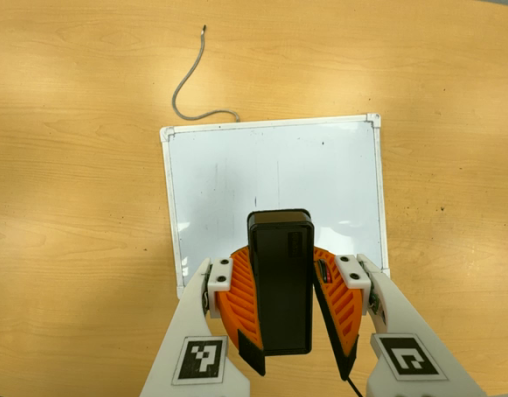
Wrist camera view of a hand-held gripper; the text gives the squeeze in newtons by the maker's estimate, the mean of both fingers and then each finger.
{"total": 10.3, "left": 10.2, "right": 10.4}